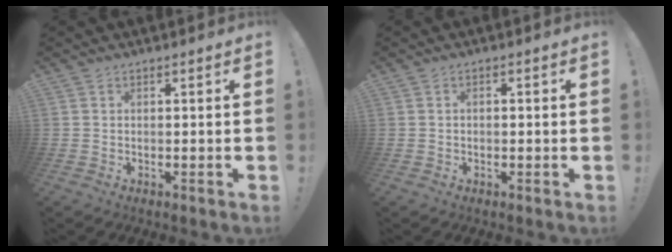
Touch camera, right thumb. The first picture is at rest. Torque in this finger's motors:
{"motor_torque": [-0.10, -0.21, -0.19, 0.03, 0.05]}